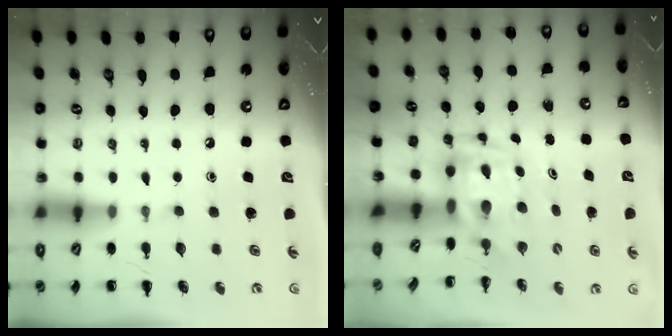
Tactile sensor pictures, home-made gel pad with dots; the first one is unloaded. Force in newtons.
{"total": 3.9, "press": 3.8, "slide": 0.7}